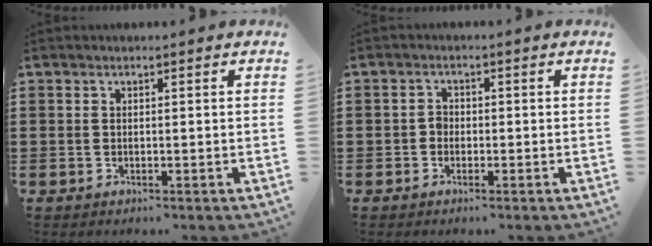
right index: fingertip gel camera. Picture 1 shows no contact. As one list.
[{"total": 1.4, "force": [-0.5, 1.2, 0.7], "torque": [-0.016, 0.002, -0.011]}]